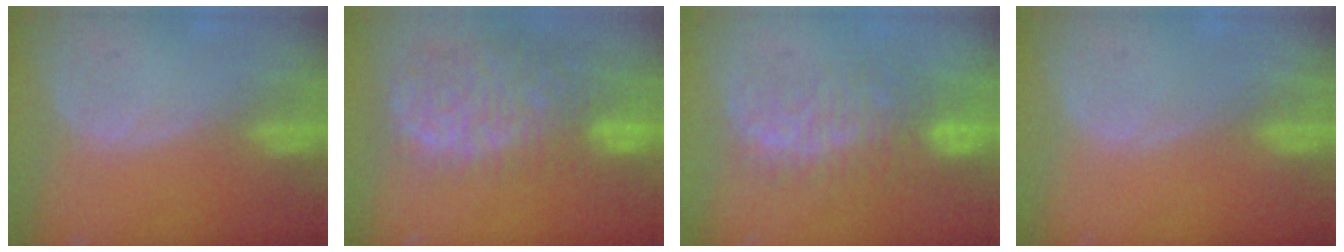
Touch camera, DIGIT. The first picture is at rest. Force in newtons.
{"total": 13.3, "press": 11.1, "slide": 7.4}
{"total": 8.7, "press": 8.1, "slide": 3.1}
{"total": 0.0}